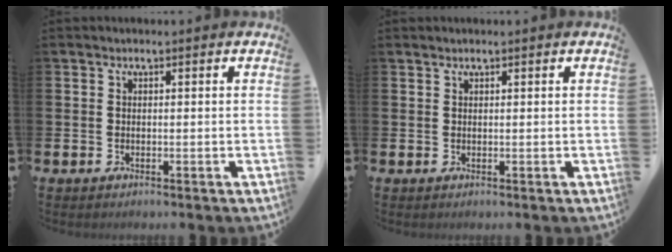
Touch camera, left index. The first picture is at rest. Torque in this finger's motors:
{"motor_torque": [-0.07, 0.09, -0.08, -0.02]}